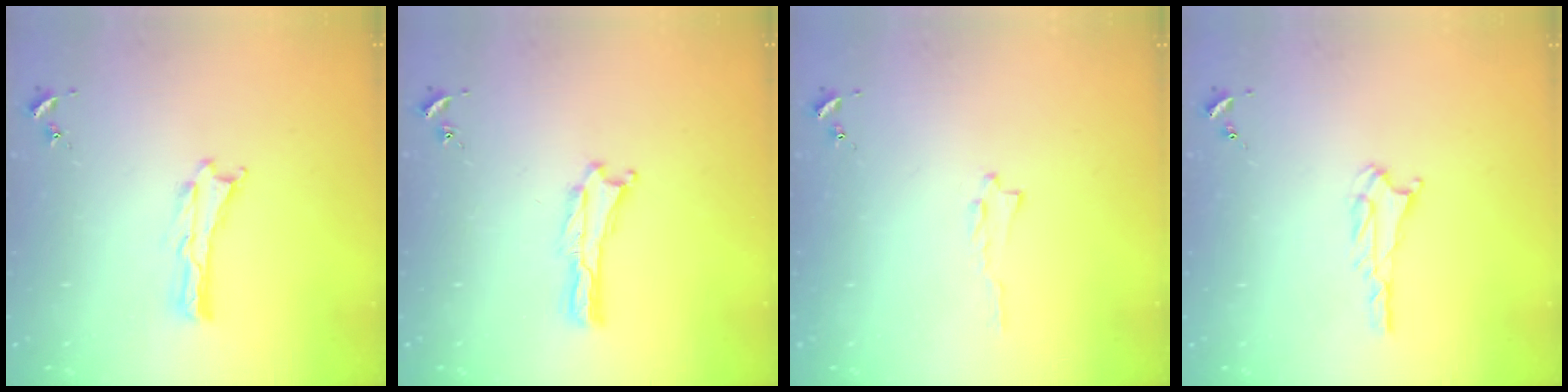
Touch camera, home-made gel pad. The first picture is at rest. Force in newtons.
{"total": 0.0}
{"total": 0.6, "press": 0.6, "slide": 0.1}
{"total": 1.6, "press": 1.6, "slide": 0.1}